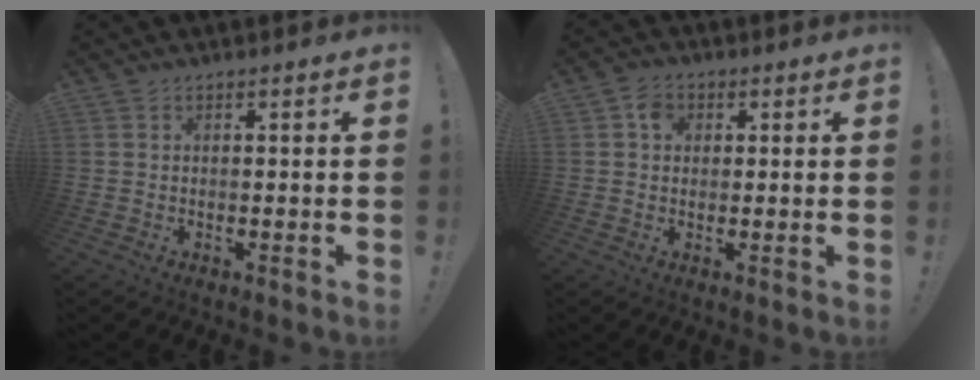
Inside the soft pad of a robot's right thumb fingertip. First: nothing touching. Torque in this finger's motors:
{"motor_torque": [0.01, 0.01, -0.01, 0.02, 0.00]}